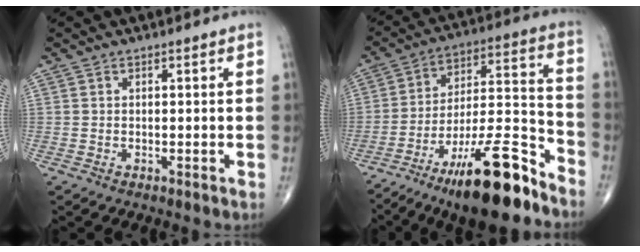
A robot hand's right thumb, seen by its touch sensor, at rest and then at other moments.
{"total": 20.3, "force": [-13.7, 4.7, 14.2], "torque": [-0.218, 0.087, -0.226]}